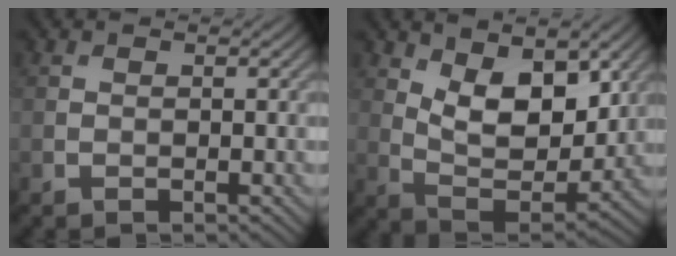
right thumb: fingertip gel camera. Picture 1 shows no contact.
{"total": 10.0, "force": [4.3, 5.1, 7.4], "torque": [-0.149, -0.013, 0.077]}